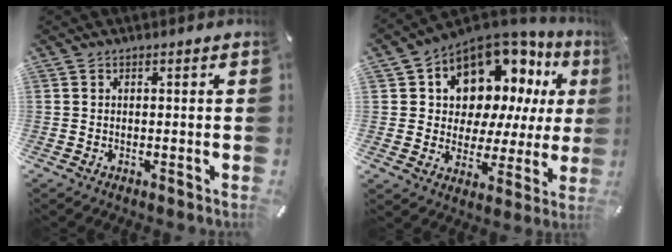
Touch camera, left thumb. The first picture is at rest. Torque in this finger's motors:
{"motor_torque": [1.97, 3.04, 2.28, -0.50, 0.19]}